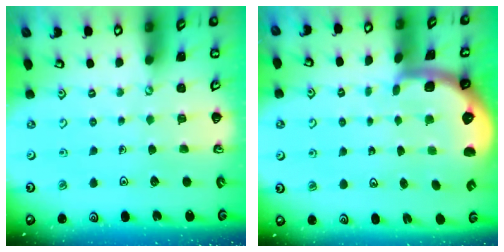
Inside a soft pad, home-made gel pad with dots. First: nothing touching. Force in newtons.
{"total": 2.4, "press": 2.3, "slide": 0.8}